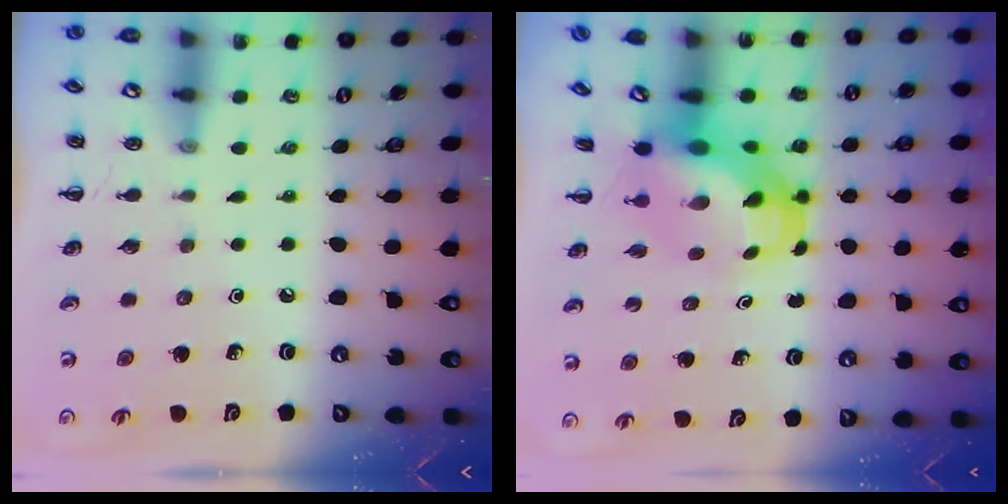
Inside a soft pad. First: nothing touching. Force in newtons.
{"total": 6.8, "press": 6.7, "slide": 1.1}